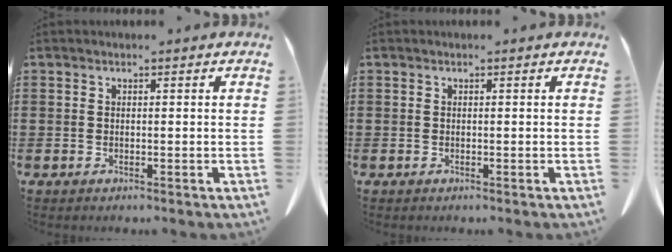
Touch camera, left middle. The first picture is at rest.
{"total": 0.0}